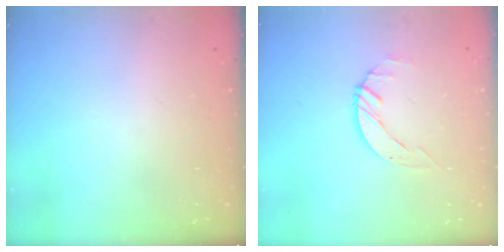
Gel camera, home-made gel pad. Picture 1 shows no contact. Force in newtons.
{"total": 2.9, "press": 2.8, "slide": 0.3}